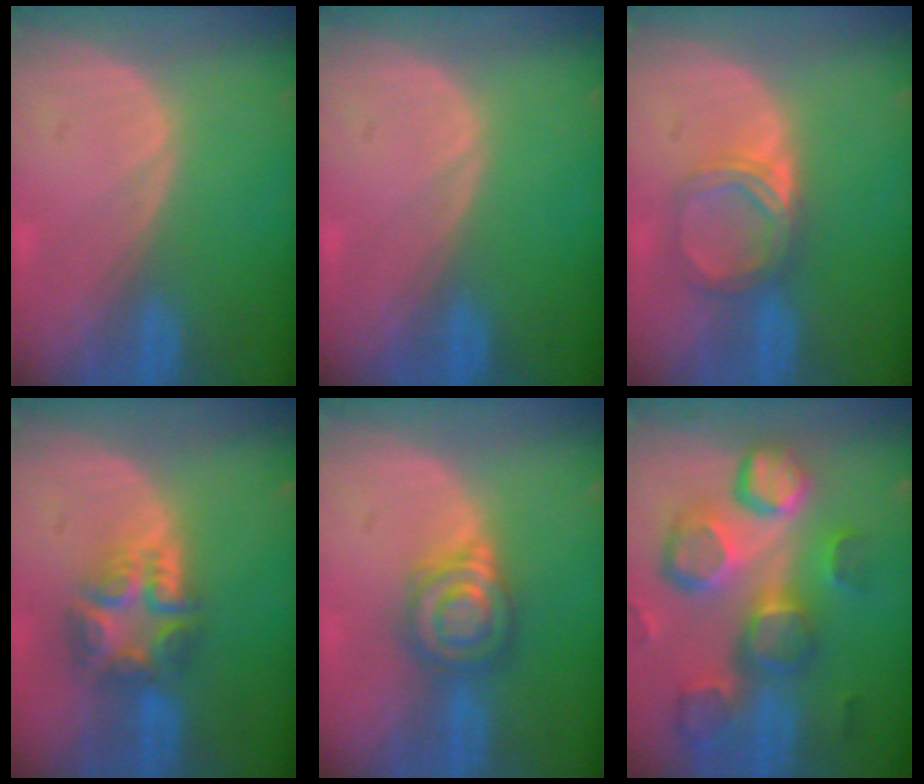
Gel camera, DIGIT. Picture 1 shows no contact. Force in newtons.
{"total": 0.0}
{"total": 5.2, "press": 4.7, "slide": 2.3}
{"total": 7.9, "press": 6.7, "slide": 4.1}
{"total": 6.3, "press": 6.3, "slide": 0.0}
{"total": 13.0, "press": 11.3, "slide": 6.5}